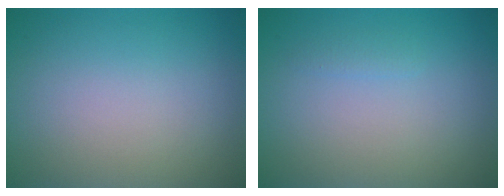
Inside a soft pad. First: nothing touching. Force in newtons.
{"total": 0.6, "press": 0.6, "slide": 0.1}